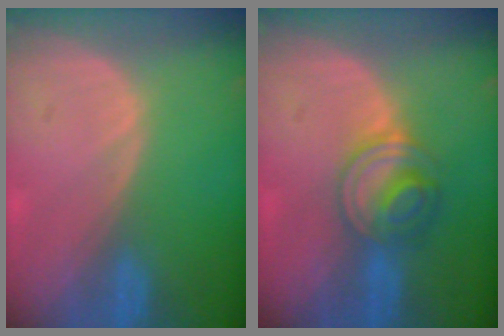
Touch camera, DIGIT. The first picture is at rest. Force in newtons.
{"total": 5.6, "press": 5.6, "slide": 0.6}